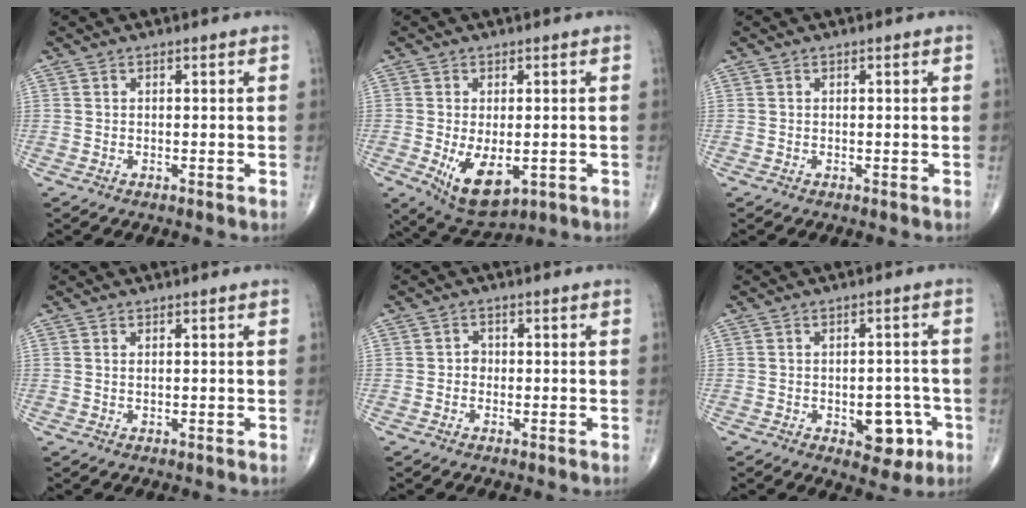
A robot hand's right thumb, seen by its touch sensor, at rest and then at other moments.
{"total": 9.1, "force": [-2.2, 4.8, 7.5], "torque": [-0.117, -0.017, -0.021]}
{"total": 0.0}
{"total": 0.5, "force": [0.2, 0.2, 0.4], "torque": [-0.005, -0.001, 0.005]}
{"total": 1.4, "force": [-0.2, 1.2, 0.6], "torque": [0.004, 0.006, -0.008]}
{"total": 7.9, "force": [-2.8, 4.6, 5.9], "torque": [-0.042, 0.016, -0.027]}